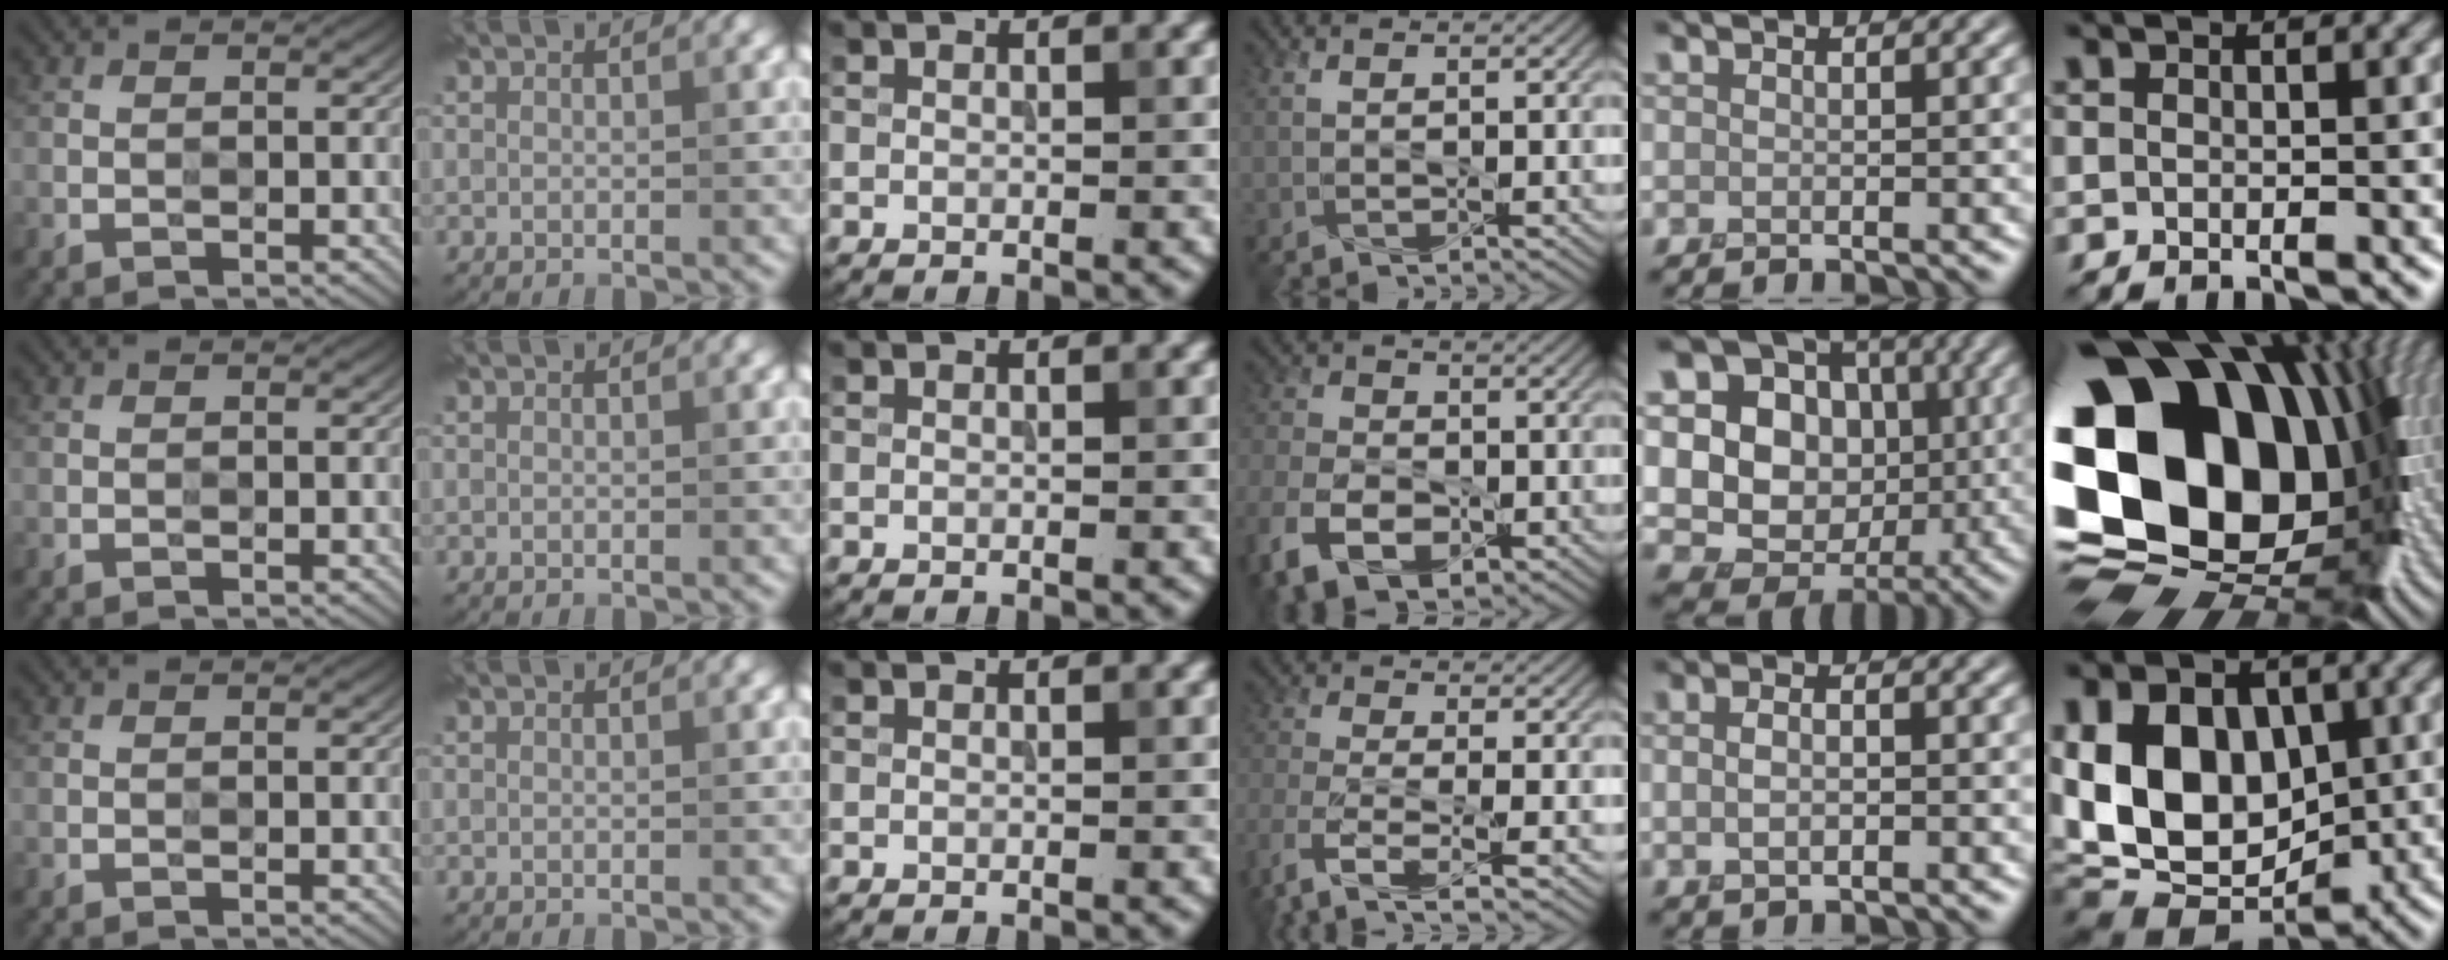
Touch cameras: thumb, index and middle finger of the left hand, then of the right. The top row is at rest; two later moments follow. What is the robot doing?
{"motion": "press", "object": "memory foam"}